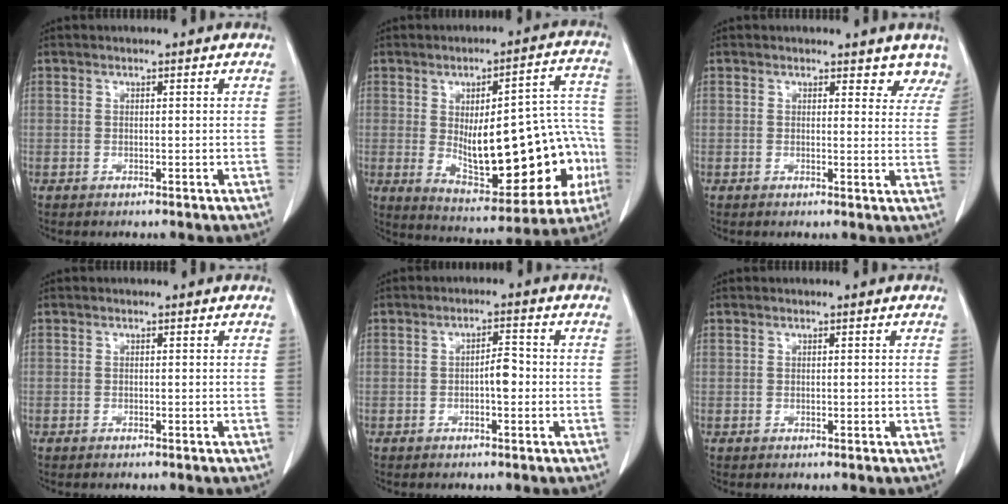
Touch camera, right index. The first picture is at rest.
{"total": 23.3, "force": [-3.0, 8.4, 21.5], "torque": [-0.244, 0.034, -0.009]}
{"total": 4.7, "force": [4.1, 1.9, 0.9], "torque": [0.018, -0.012, 0.026]}
{"total": 0.0}
{"total": 2.8, "force": [-0.5, 0.8, 2.6], "torque": [-0.034, 0.007, -0.006]}
{"total": 0.0}